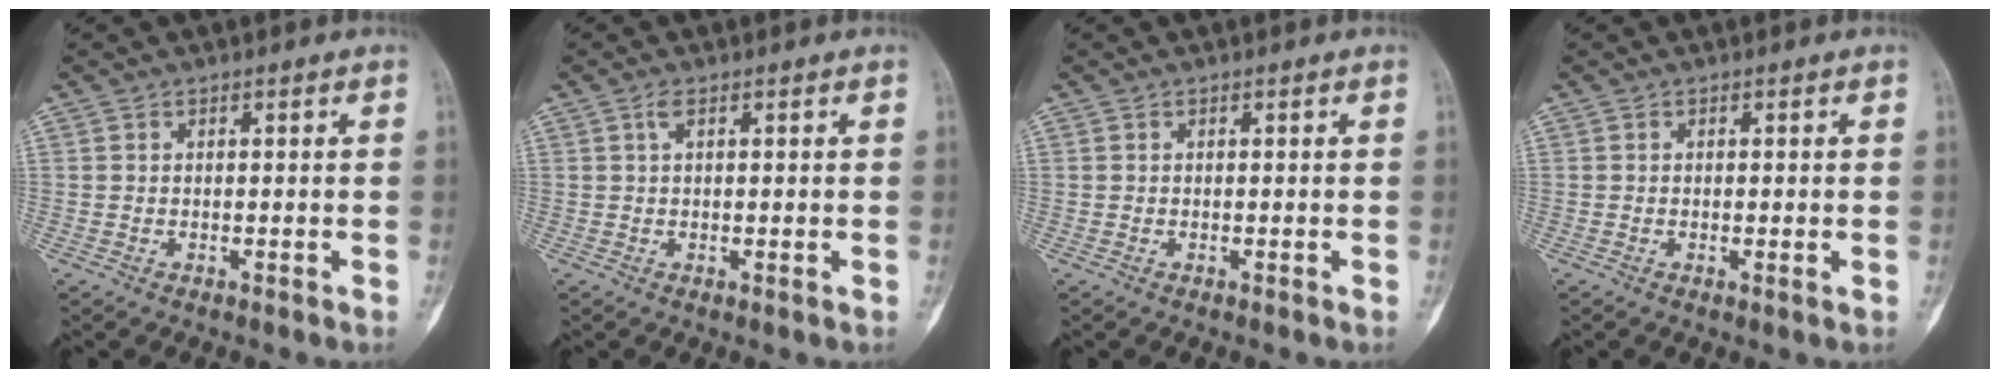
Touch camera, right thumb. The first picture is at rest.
{"total": 1.9, "force": [0.6, 0.6, 1.7], "torque": [-0.031, 0.001, 0.009]}
{"total": 0.0}
{"total": 1.1, "force": [-0.1, 0.2, 1.1], "torque": [-0.012, -0.003, -0.001]}